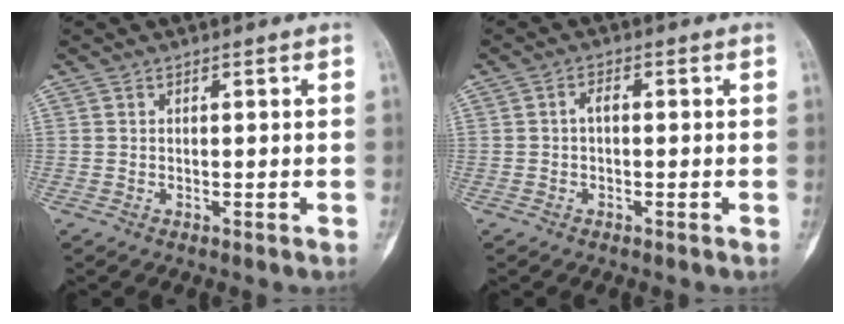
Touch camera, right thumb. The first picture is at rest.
{"total": 1.8, "force": [-0.2, 1.0, 1.5], "torque": [-0.021, 0.008, -0.007]}